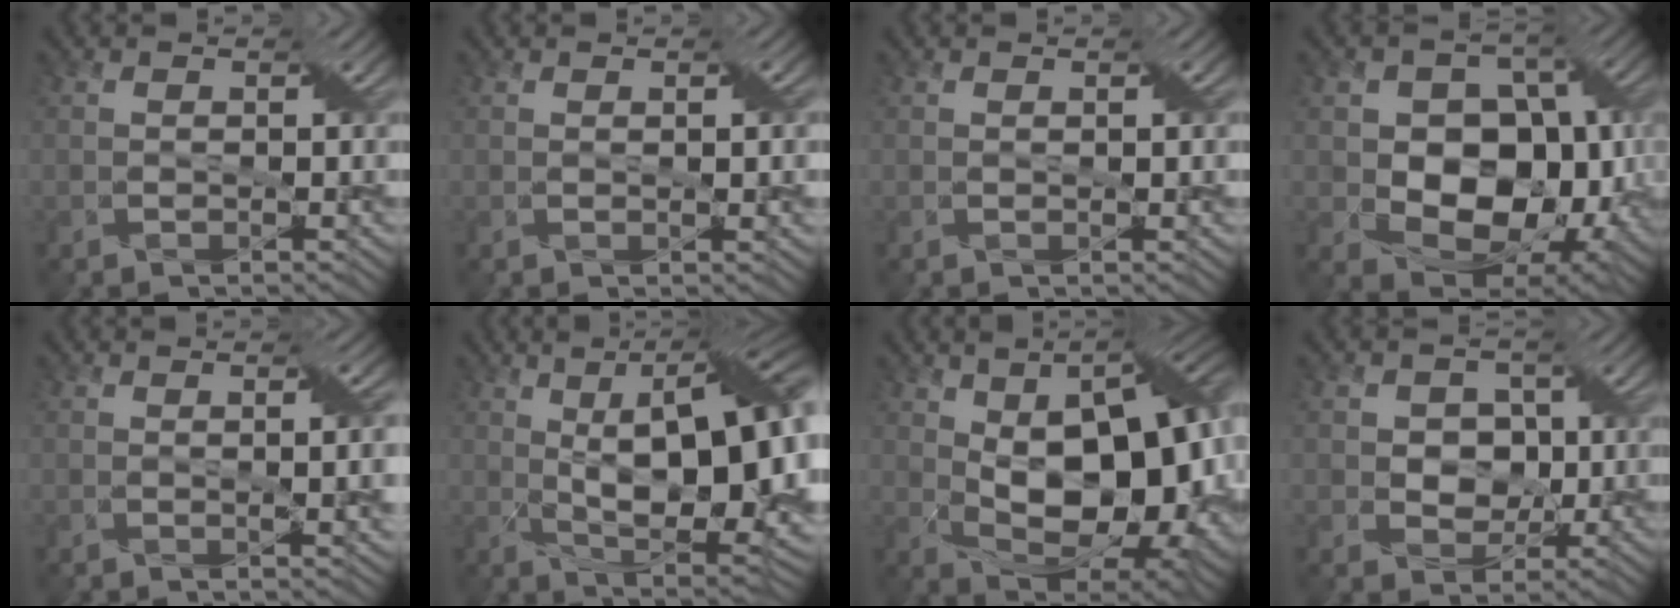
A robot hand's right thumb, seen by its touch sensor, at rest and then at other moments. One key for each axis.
{"total": 1.9, "fx": 0.4, "fy": 0.3, "fz": 1.8, "tx": -0.029, "ty": 0.003, "tz": 0.009}
{"total": 0.8, "fx": 0.3, "fy": 0.1, "fz": 0.7, "tx": -0.013, "ty": 0.002, "tz": 0.006}
{"total": 13.3, "fx": -1.4, "fy": 9.8, "fz": 8.9, "tx": -0.136, "ty": -0.012, "tz": -0.023}
{"total": 4.2, "fx": 0.7, "fy": 0.9, "fz": 4.0, "tx": -0.063, "ty": 0.007, "tz": 0.016}
{"total": 17.6, "fx": 1.9, "fy": 7.0, "fz": 16.1, "tx": -0.225, "ty": 0.022, "tz": 0.027}
{"total": 19.2, "fx": 1.1, "fy": 10.4, "fz": 16.2, "tx": -0.237, "ty": -0.002, "tz": 0.018}
{"total": 4.9, "fx": 0.2, "fy": 4.2, "fz": 2.5, "tx": -0.048, "ty": -0.001, "tz": -0.005}